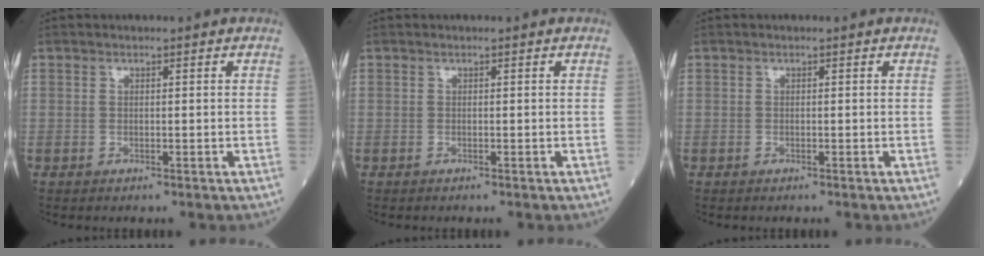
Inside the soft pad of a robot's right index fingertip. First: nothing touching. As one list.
[{"total": 0.0}, {"total": 0.0}]